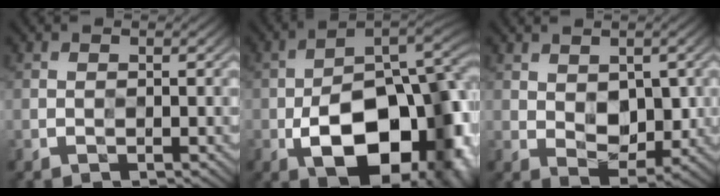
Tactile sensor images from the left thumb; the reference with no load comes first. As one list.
[{"total": 17.0, "force": [-6.1, 9.3, 12.9], "torque": [-0.179, -0.014, -0.084]}, {"total": 3.7, "force": [1.4, 2.4, 2.4], "torque": [-0.051, -0.001, 0.028]}]